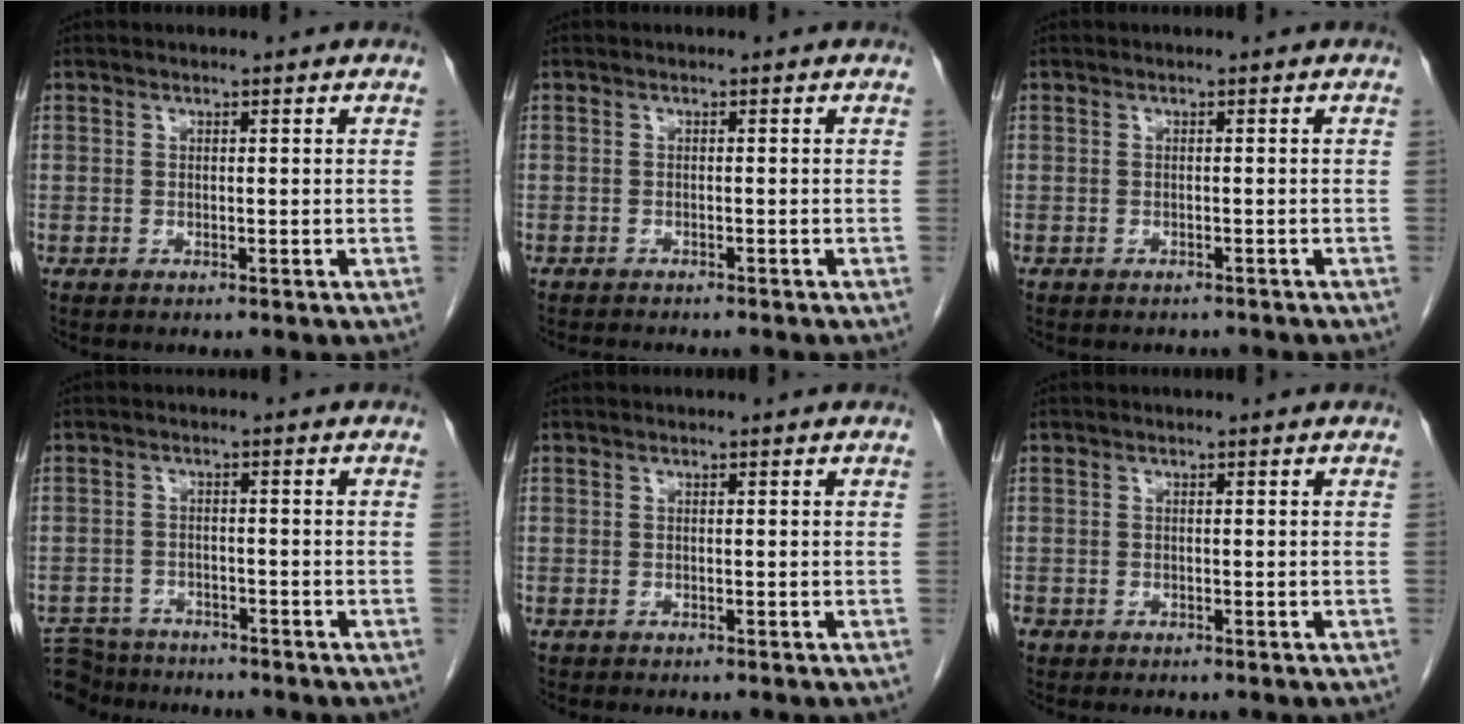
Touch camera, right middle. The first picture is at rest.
{"total": 4.1, "force": [-3.7, 0.9, 1.6], "torque": [-0.022, -0.006, -0.047]}
{"total": 2.5, "force": [-2.3, 1.0, 0.3], "torque": [-0.007, 0.001, -0.029]}
{"total": 7.3, "force": [-6.8, 2.6, 0.5], "torque": [-0.013, 0.001, -0.113]}
{"total": 0.0}
{"total": 1.1, "force": [-0.7, 0.8, 0.3], "torque": [-0.014, 0.000, -0.013]}